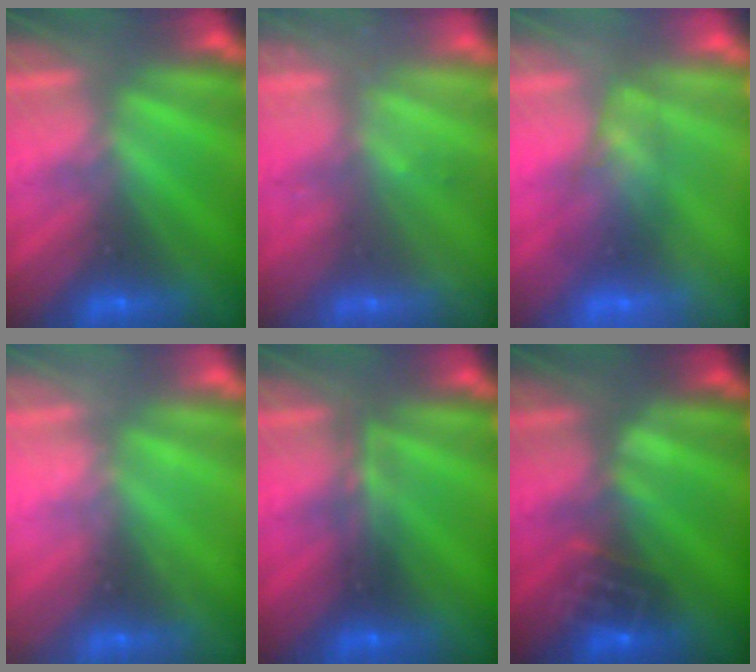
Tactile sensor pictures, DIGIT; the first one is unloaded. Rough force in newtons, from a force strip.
{"total": 2.3}
{"total": 2.5}
{"total": 1.9}
{"total": 2.3}
{"total": 2.8}